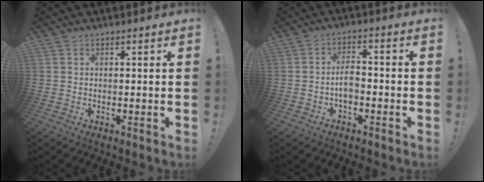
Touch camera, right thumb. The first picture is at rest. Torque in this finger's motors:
{"motor_torque": [0.97, 0.35, 0.31, -0.27, 0.00]}